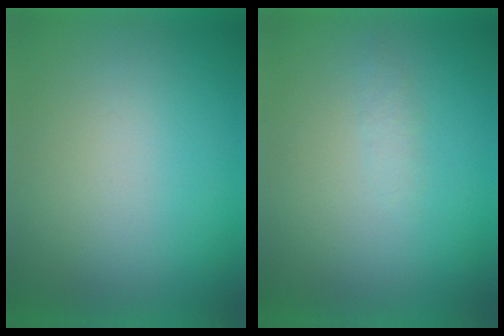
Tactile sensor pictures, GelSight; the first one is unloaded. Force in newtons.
{"total": 1.2}